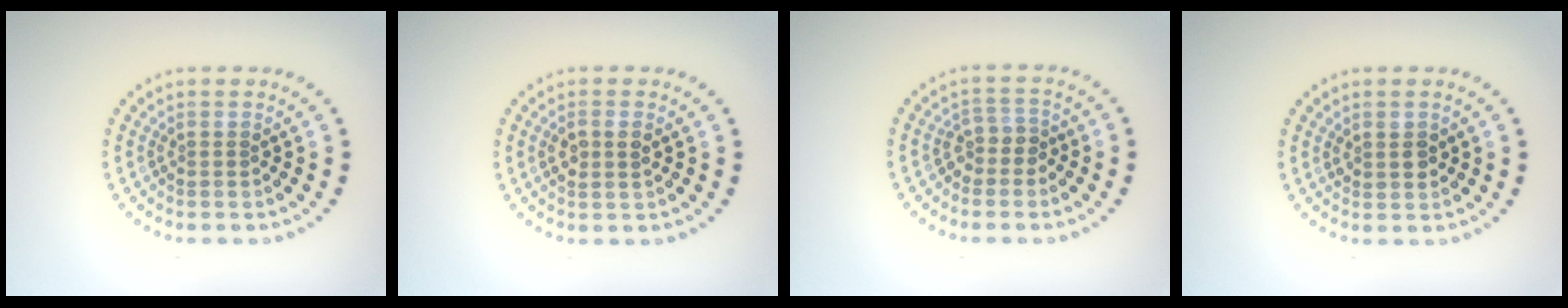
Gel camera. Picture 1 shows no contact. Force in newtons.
{"total": 1.7, "press": 1.7, "slide": 0.4}
{"total": 1.9, "press": 1.5, "slide": 1.2}
{"total": 1.5, "press": 1.4, "slide": 0.4}